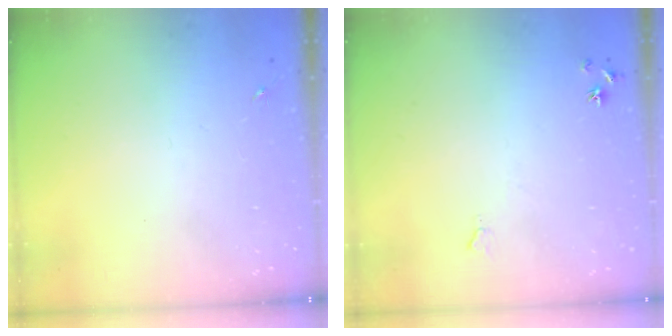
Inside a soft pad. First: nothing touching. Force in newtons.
{"total": 4.7, "press": 4.7, "slide": 0.7}